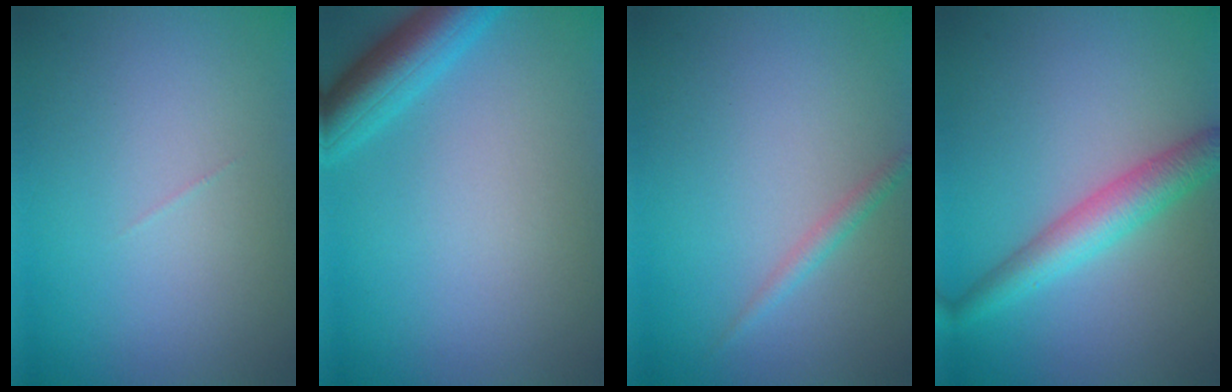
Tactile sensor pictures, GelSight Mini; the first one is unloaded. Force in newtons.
{"total": 4.4, "press": 4.4, "slide": 0.2}
{"total": 1.2, "press": 1.2, "slide": 0.0}
{"total": 3.9, "press": 3.9, "slide": 0.2}